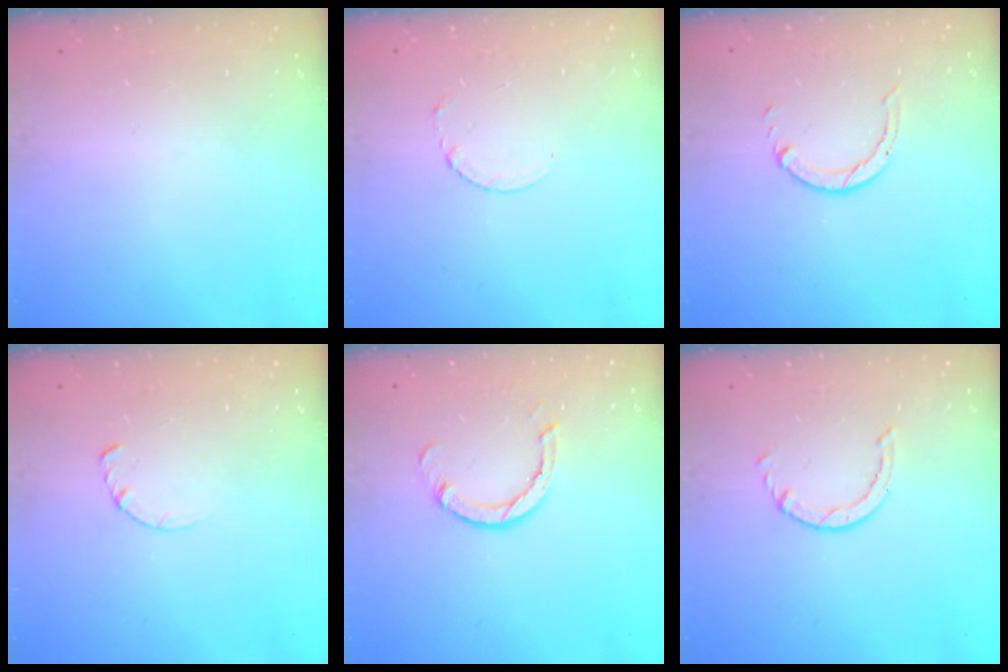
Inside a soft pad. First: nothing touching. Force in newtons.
{"total": 2.5, "press": 2.5, "slide": 0.3}
{"total": 3.5, "press": 3.5, "slide": 0.5}
{"total": 2.8, "press": 2.8, "slide": 0.4}
{"total": 3.4, "press": 3.4, "slide": 0.2}
{"total": 0.8, "press": 0.7, "slide": 0.1}